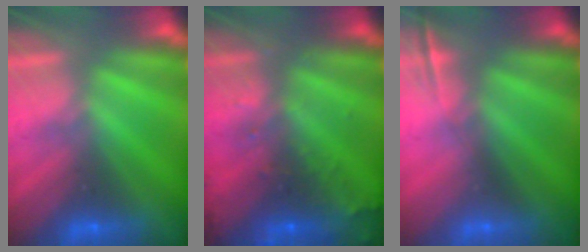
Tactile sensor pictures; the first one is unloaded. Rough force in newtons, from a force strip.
{"total": 7.4}
{"total": 1.8}